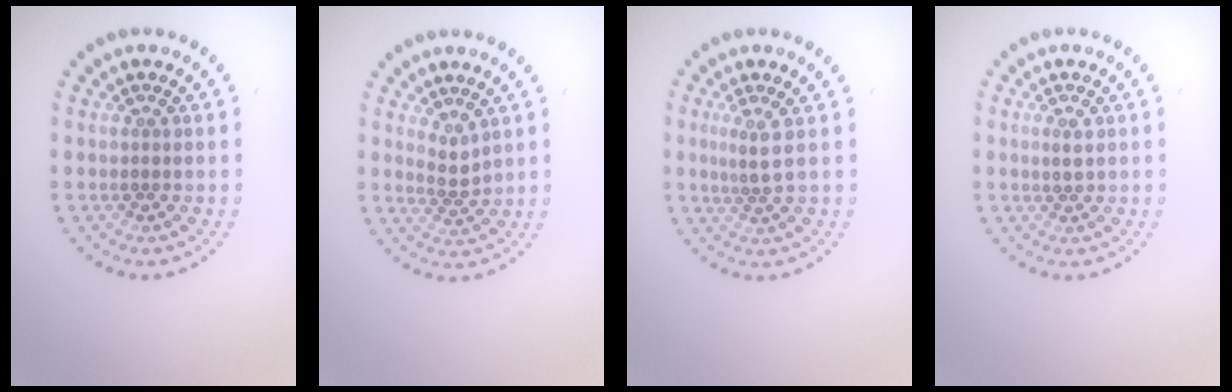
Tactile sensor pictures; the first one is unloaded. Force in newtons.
{"total": 1.5, "press": 1.0, "slide": 1.2}
{"total": 1.9, "press": 1.2, "slide": 1.4}
{"total": 1.0, "press": 0.9, "slide": 0.4}